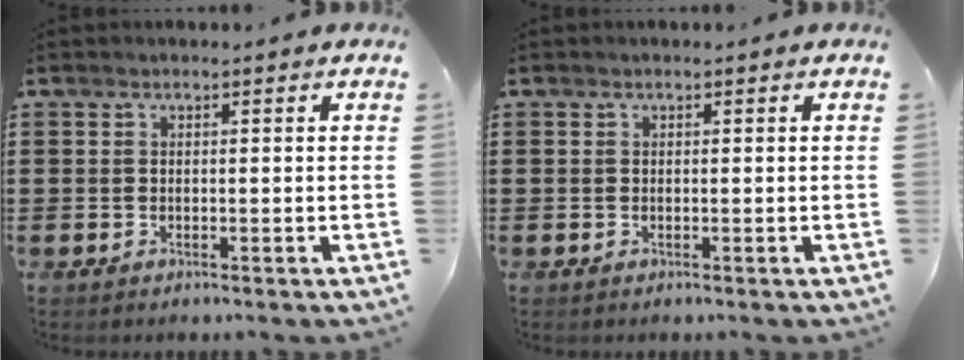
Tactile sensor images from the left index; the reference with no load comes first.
{"total": 0.0}